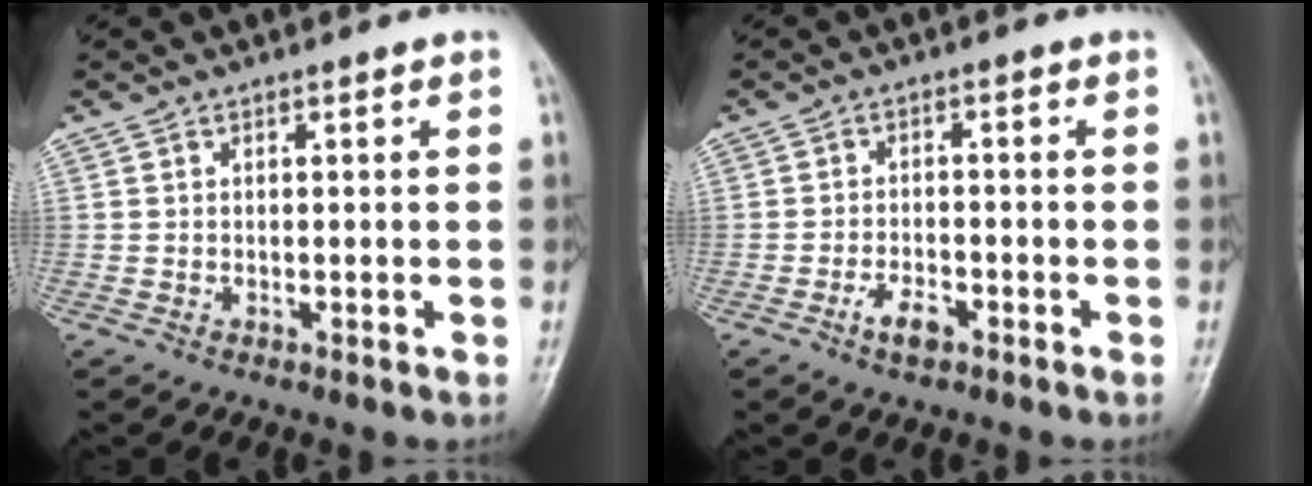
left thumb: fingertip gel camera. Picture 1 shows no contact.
{"total": 3.6, "force": [-2.1, 1.7, 2.4], "torque": [-0.042, 0.013, -0.039]}